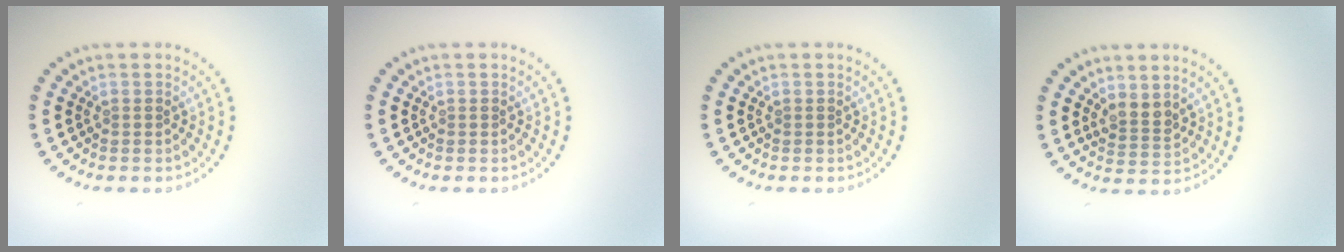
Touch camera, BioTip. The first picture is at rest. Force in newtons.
{"total": 0.0}
{"total": 0.0}
{"total": 2.0, "press": 1.7, "slide": 1.2}